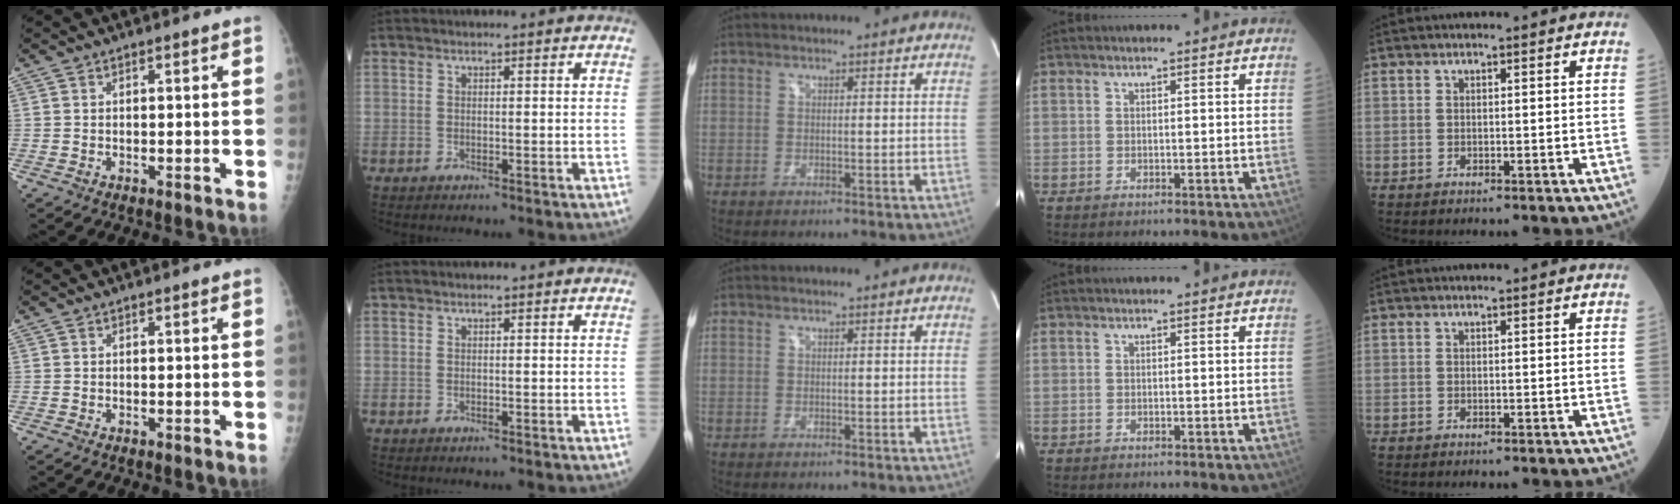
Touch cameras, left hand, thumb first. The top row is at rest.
{}